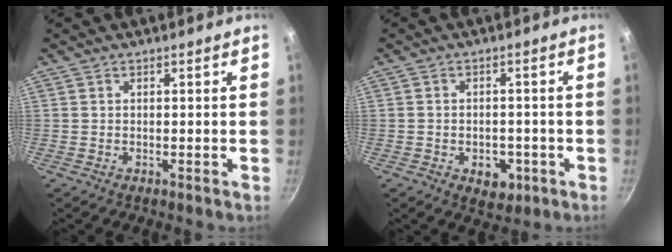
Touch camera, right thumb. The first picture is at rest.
{"total": 5.6, "force": [-2.1, 3.9, 3.4], "torque": [-0.029, 0.011, -0.019]}